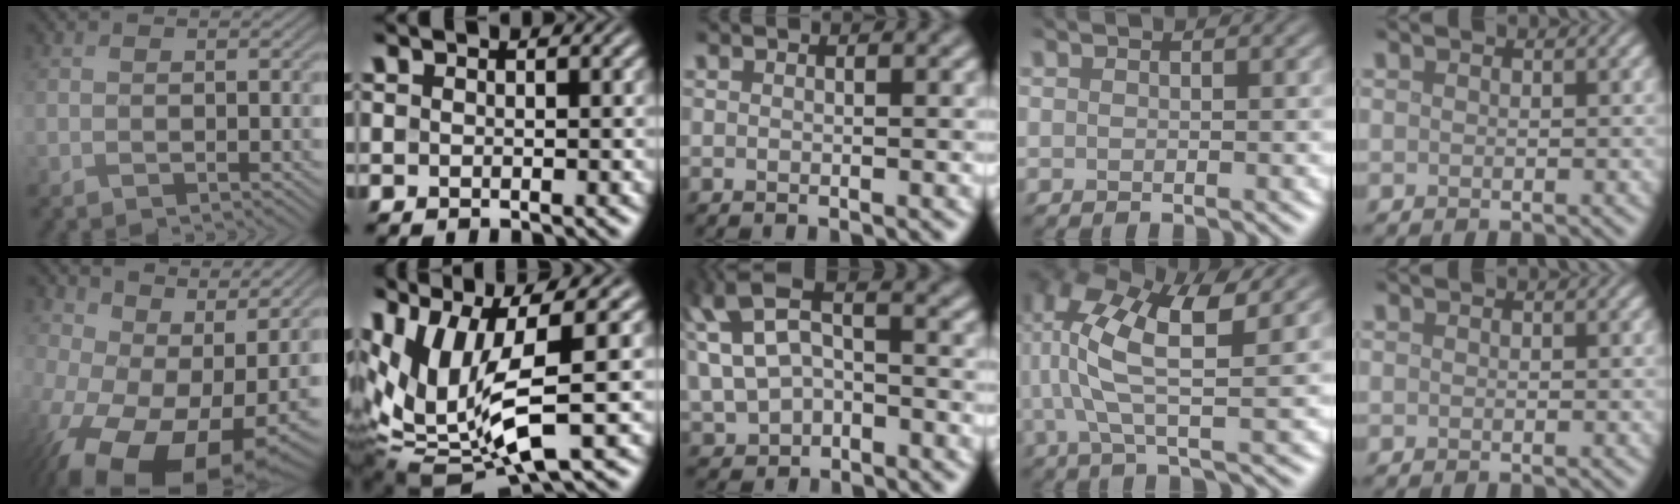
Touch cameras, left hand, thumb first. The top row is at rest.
{"thumb": {"total": 18.2, "force": [-2.8, 11.7, 13.7], "torque": [-0.239, -0.048, -0.009]}, "index": {"total": 12.1, "force": [1.1, 4.8, 11.1], "torque": [-0.245, -0.020, 0.037]}, "middle": {"total": 7.1, "force": [1.2, 4.6, 5.2], "torque": [-0.119, 0.008, 0.024]}, "ring": {"total": 8.7, "force": [2.6, 2.4, 8.0], "torque": [-0.163, 0.020, 0.045]}}